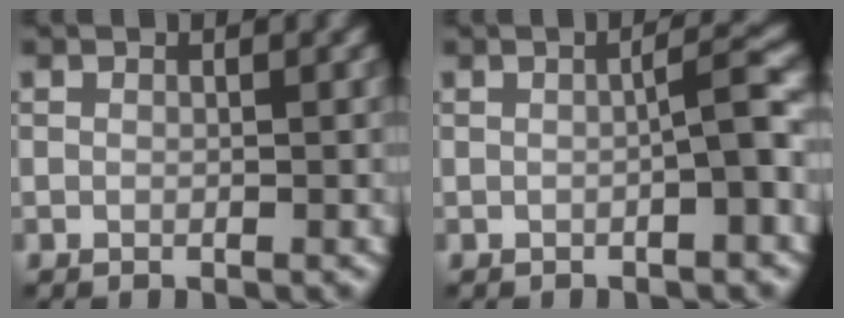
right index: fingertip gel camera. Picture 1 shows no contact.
{"total": 2.5, "force": [-0.7, 0.2, 2.4], "torque": [-0.038, 0.016, -0.014]}